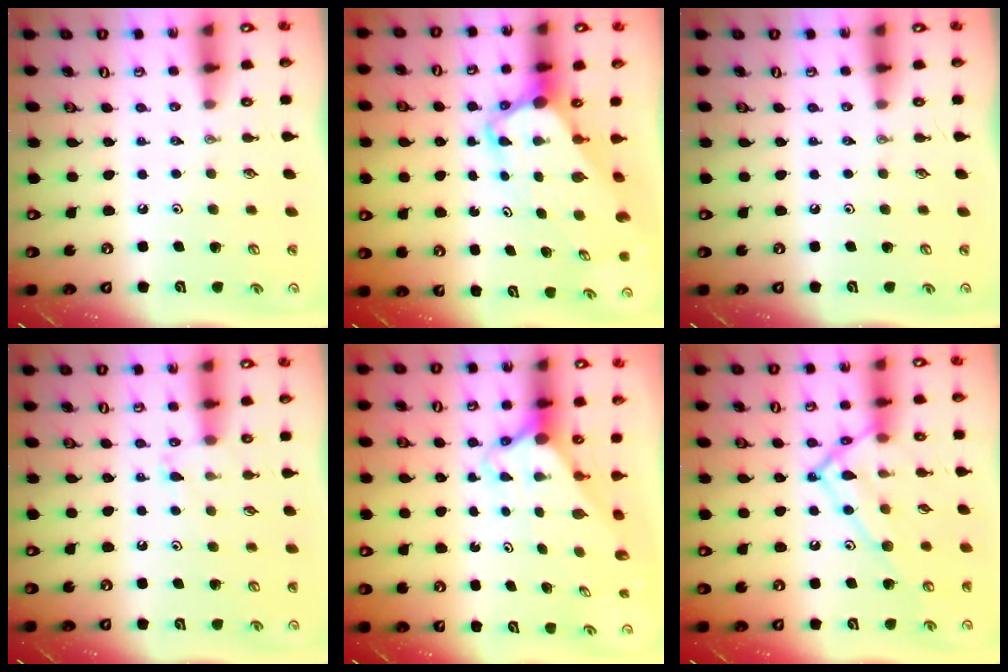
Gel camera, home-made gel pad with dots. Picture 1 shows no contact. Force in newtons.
{"total": 4.8, "press": 4.8, "slide": 0.4}
{"total": 0.0}
{"total": 6.4, "press": 6.3, "slide": 0.6}
{"total": 3.0, "press": 3.0, "slide": 0.2}
{"total": 16.5, "press": 16.5, "slide": 1.3}